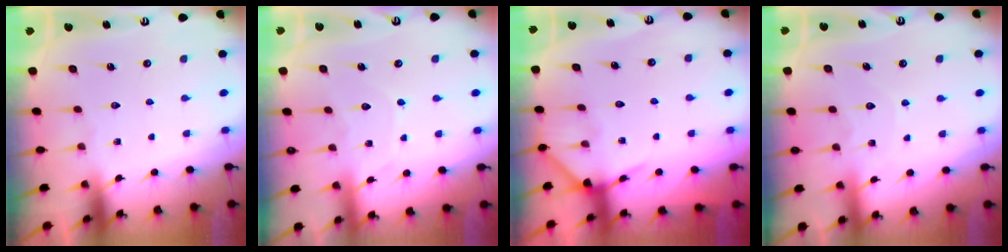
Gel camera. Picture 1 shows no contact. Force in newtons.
{"total": 6.2, "press": 6.1, "slide": 0.7}
{"total": 7.1, "press": 7.0, "slide": 0.5}
{"total": 6.0, "press": 6.0, "slide": 0.6}